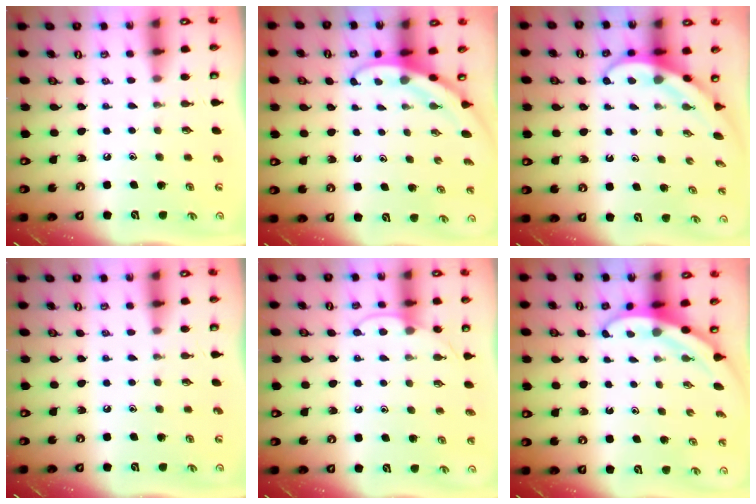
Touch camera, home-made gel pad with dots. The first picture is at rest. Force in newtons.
{"total": 3.0, "press": 3.0, "slide": 0.1}
{"total": 3.9, "press": 3.9, "slide": 0.3}
{"total": 0.0}
{"total": 7.3, "press": 7.3, "slide": 0.7}
{"total": 3.5, "press": 3.5, "slide": 0.1}